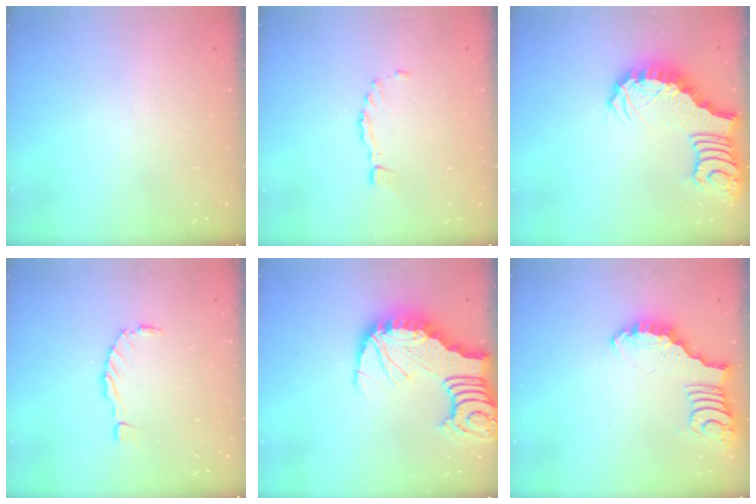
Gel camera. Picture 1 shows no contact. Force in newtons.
{"total": 1.7, "press": 1.7, "slide": 0.2}
{"total": 3.4, "press": 3.3, "slide": 0.8}
{"total": 0.0}
{"total": 8.1, "press": 8.0, "slide": 0.8}
{"total": 3.3, "press": 3.3, "slide": 0.4}